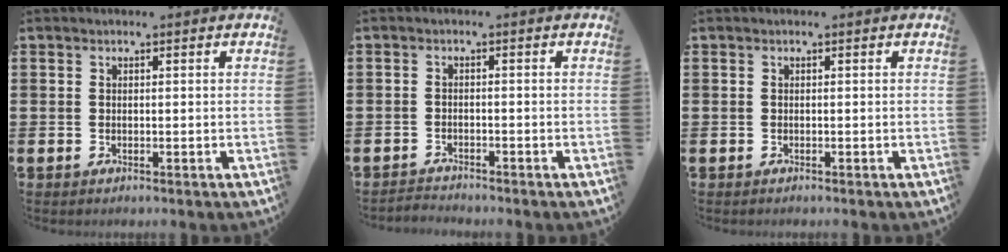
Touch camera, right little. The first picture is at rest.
{"total": 1.3, "force": [-1.3, 0.0, -0.1], "torque": [-0.002, 0.003, -0.028]}
{"total": 0.0}